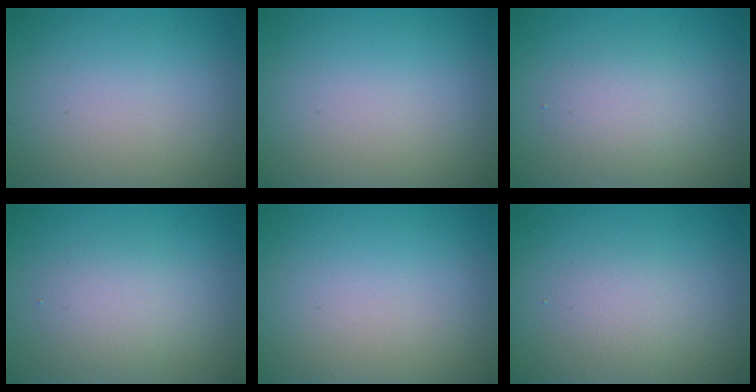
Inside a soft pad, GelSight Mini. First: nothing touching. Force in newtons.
{"total": 0.0}
{"total": 2.4, "press": 2.4, "slide": 0.1}
{"total": 2.4, "press": 2.4, "slide": 0.2}
{"total": 0.0}
{"total": 1.6, "press": 1.6, "slide": 0.1}